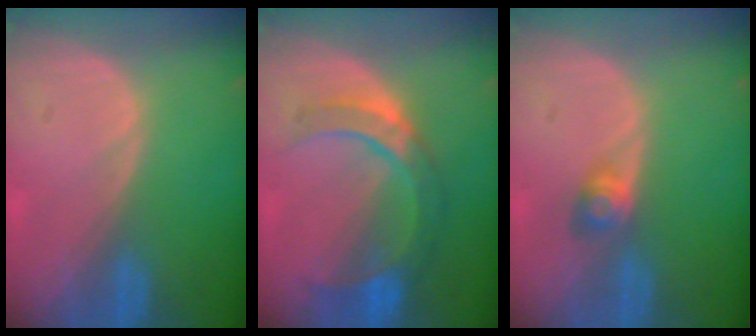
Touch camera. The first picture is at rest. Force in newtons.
{"total": 7.4, "press": 7.3, "slide": 1.0}
{"total": 2.8, "press": 2.5, "slide": 1.2}